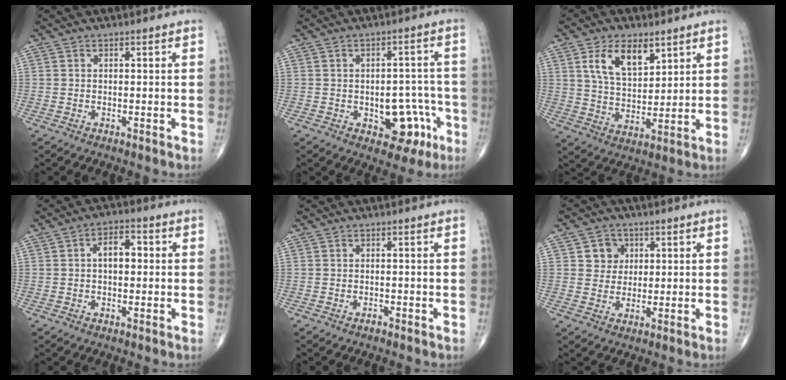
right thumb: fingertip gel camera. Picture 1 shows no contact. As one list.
[{"total": 9.4, "force": [-3.4, 5.9, 6.5], "torque": [-0.041, 0.032, -0.035]}, {"total": 10.6, "force": [5.2, 5.7, 7.2], "torque": [-0.110, -0.026, 0.102]}, {"total": 5.4, "force": [0.5, 3.1, 4.3], "torque": [-0.056, 0.017, 0.000]}, {"total": 0.6, "force": [-0.4, 0.3, 0.3], "torque": [-0.004, 0.000, -0.009]}, {"total": 5.0, "force": [1.6, 4.5, 1.3], "torque": [0.006, -0.001, 0.022]}]